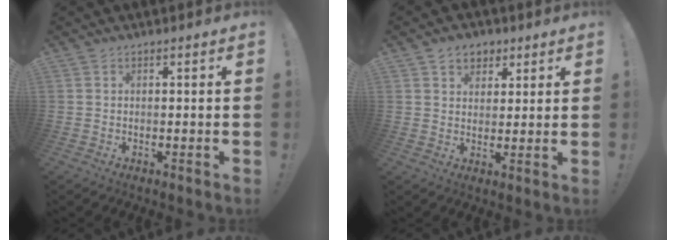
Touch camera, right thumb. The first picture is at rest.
{"total": 6.1, "force": [3.5, 4.6, 2.2], "torque": [-0.018, -0.018, 0.064]}